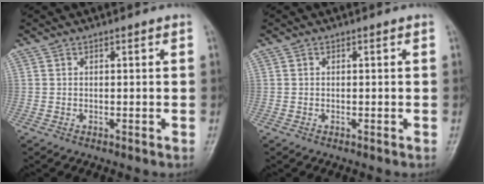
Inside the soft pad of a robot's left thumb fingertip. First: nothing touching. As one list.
[{"total": 0.0}]